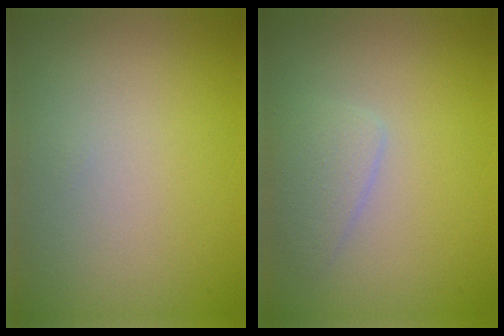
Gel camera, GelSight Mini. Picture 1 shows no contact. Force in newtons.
{"total": 1.9, "press": 1.9, "slide": 0.0}